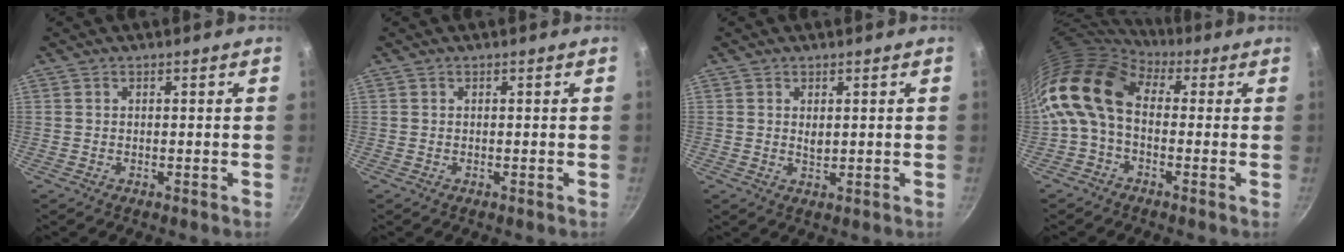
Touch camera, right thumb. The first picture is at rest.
{"total": 0.0}
{"total": 1.7, "force": [0.6, 1.0, 1.3], "torque": [-0.020, -0.005, 0.010]}
{"total": 13.6, "force": [0.6, 9.2, 9.9], "torque": [-0.187, 0.025, -0.012]}